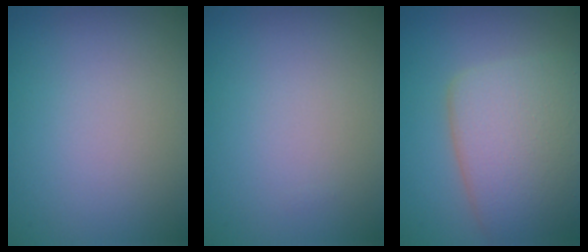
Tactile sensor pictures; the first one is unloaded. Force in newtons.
{"total": 0.0}
{"total": 7.4, "press": 7.4, "slide": 0.3}